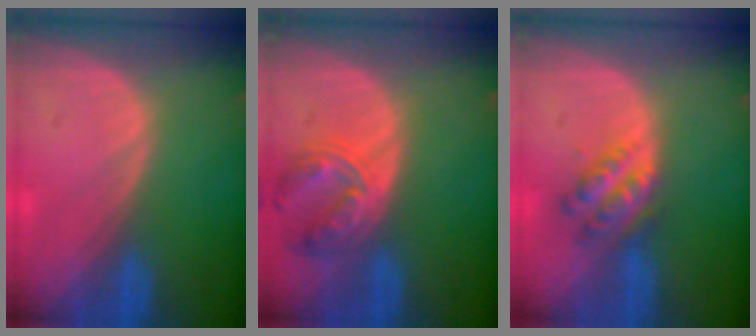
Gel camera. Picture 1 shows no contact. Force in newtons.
{"total": 7.6, "press": 6.7, "slide": 3.7}
{"total": 5.7, "press": 5.0, "slide": 2.6}